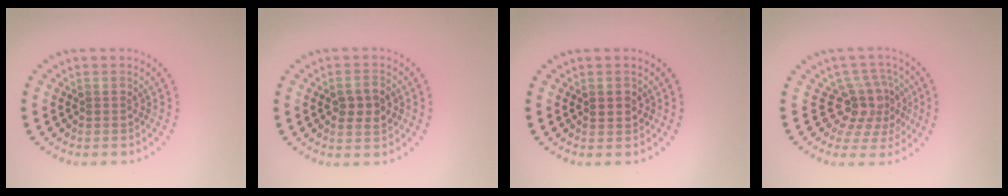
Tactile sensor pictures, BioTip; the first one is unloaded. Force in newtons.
{"total": 2.5, "press": 2.5, "slide": 0.2}
{"total": 1.5, "press": 1.5, "slide": 0.1}
{"total": 4.0, "press": 2.9, "slide": 2.8}